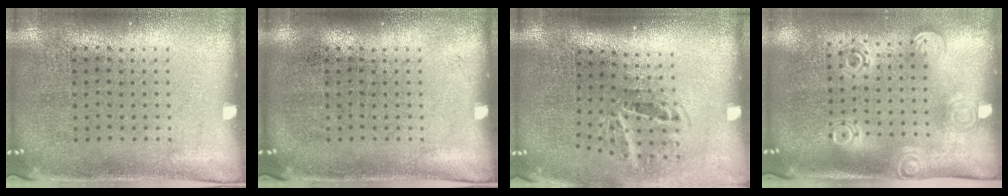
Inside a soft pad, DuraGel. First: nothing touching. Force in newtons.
{"total": 0.0}
{"total": 2.0, "press": 1.3, "slide": 1.5}
{"total": 1.7, "press": 1.3, "slide": 1.1}